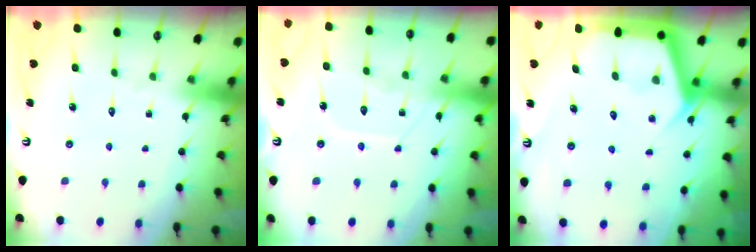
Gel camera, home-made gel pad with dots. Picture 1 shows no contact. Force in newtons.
{"total": 9.0, "press": 9.0, "slide": 0.9}
{"total": 4.9, "press": 4.9, "slide": 0.3}